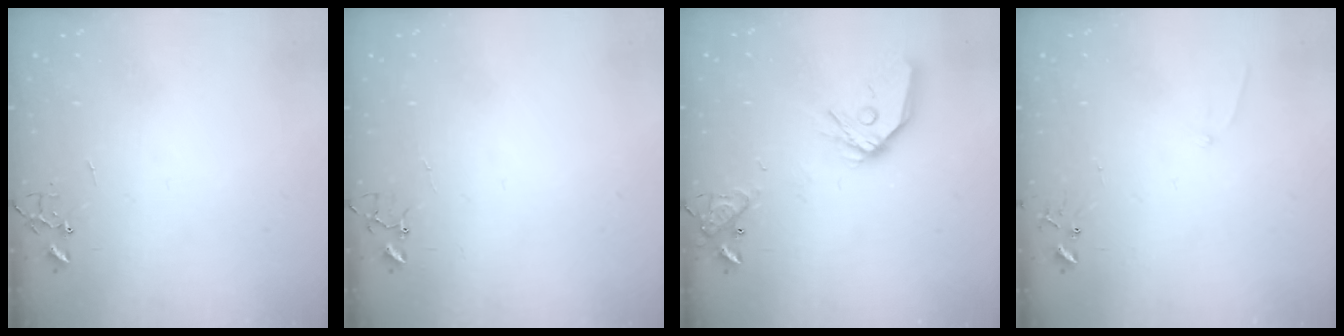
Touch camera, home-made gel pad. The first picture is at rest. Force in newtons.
{"total": 3.4, "press": 3.4, "slide": 0.4}
{"total": 17.1, "press": 16.9, "slide": 2.1}
{"total": 6.0, "press": 5.9, "slide": 0.8}